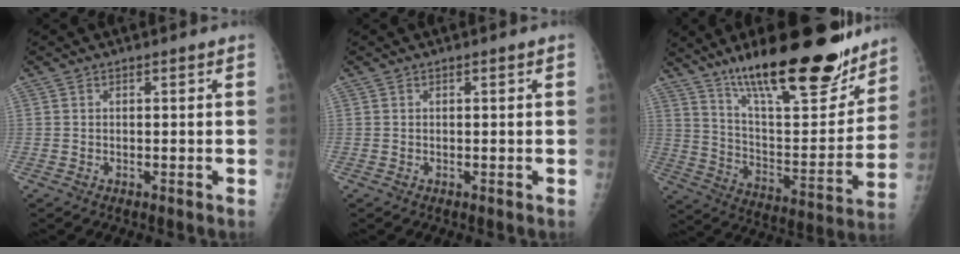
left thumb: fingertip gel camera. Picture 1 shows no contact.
{"total": 0.0}
{"total": 27.8, "force": [19.6, 7.9, 18.0], "torque": [-0.239, -0.085, 0.315]}